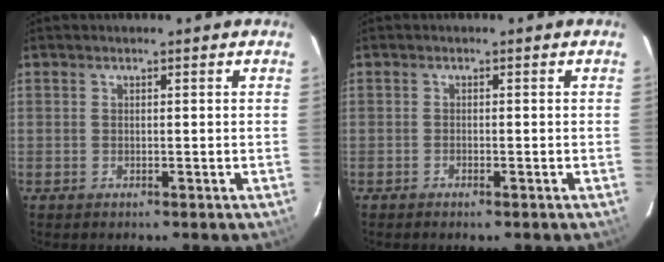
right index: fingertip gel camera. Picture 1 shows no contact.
{"total": 0.7, "force": [-0.6, 0.2, 0.2], "torque": [-0.005, -0.001, -0.011]}